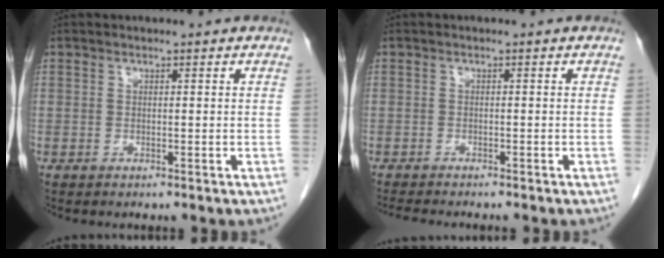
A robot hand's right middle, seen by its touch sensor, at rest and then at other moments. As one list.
[{"total": 4.7, "force": [-4.1, 0.6, 2.2], "torque": [-0.031, -0.011, -0.061]}]